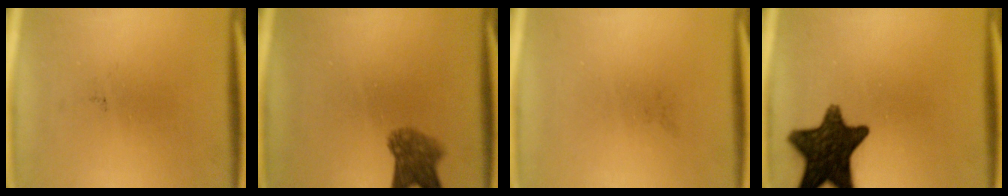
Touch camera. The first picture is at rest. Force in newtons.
{"total": 5.2}
{"total": 0.0}
{"total": 14.3}